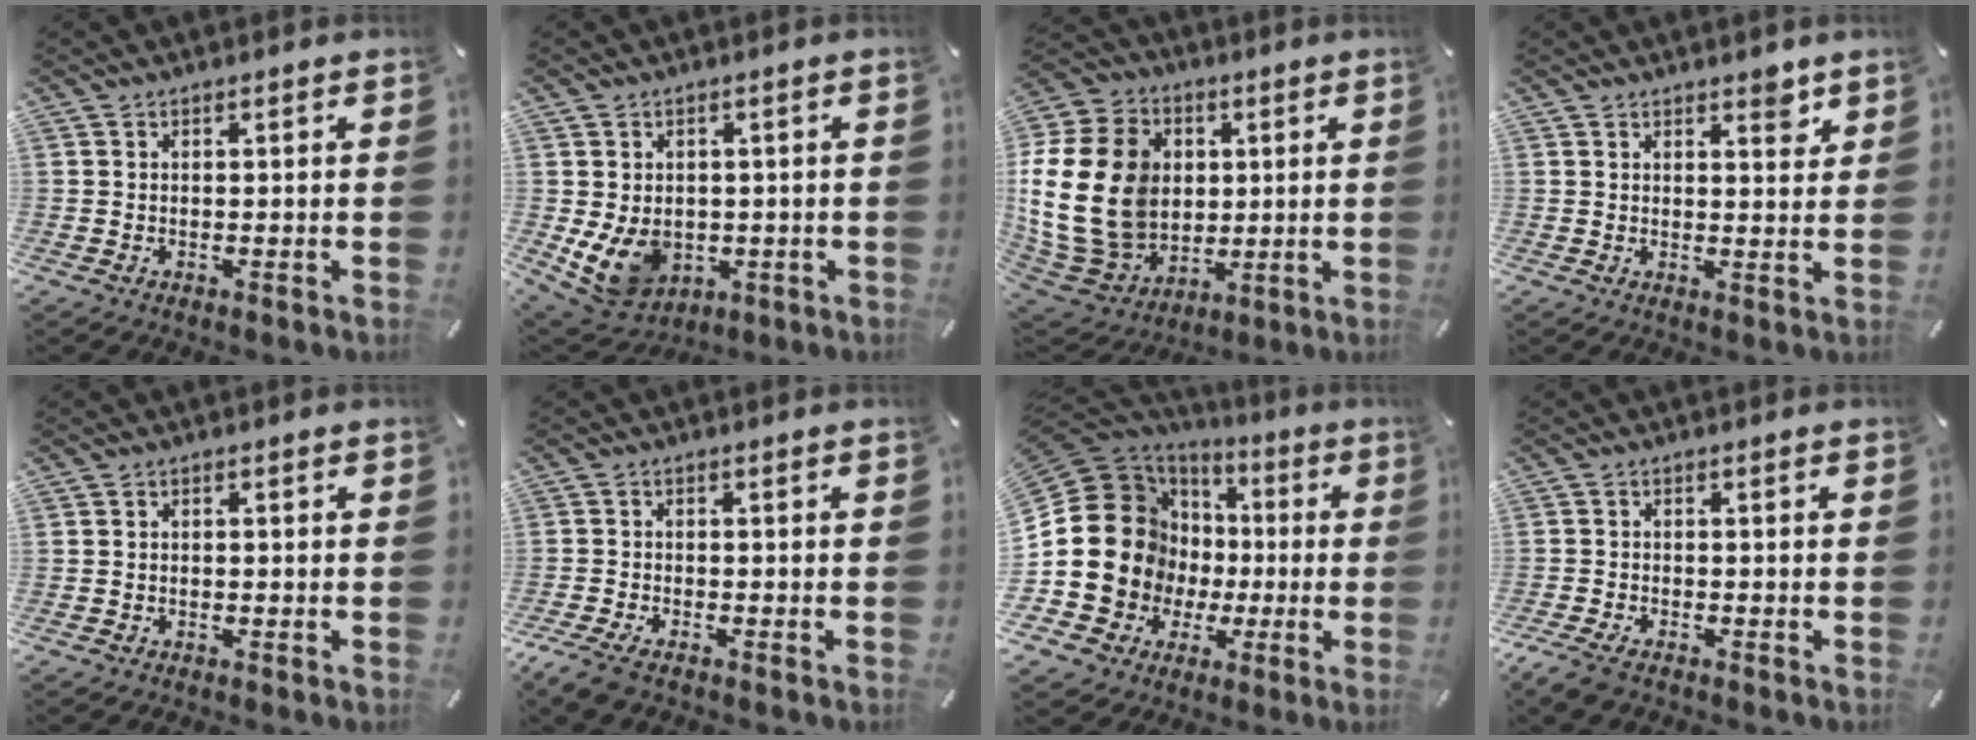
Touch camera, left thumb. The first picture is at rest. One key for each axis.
{"total": 9.5, "fx": -1.4, "fy": 7.8, "fz": 5.2, "tx": -0.106, "ty": -0.003, "tz": -0.021}
{"total": 25.2, "fx": 1.1, "fy": 19.8, "fz": 15.6, "tx": -0.322, "ty": 0.001, "tz": 0.029}
{"total": 3.8, "fx": 2.8, "fy": 1.8, "fz": 1.8, "tx": 0.000, "ty": -0.021, "tz": 0.040}
{"total": 1.0, "fx": -0.7, "fy": 0.6, "fz": 0.3, "tx": -0.006, "ty": 0.003, "tz": -0.017}
{"total": 4.0, "fx": -3.0, "fy": 1.3, "fz": 2.1, "tx": -0.059, "ty": 0.003, "tz": -0.062}
{"total": 19.5, "fx": 0.4, "fy": 17.5, "fz": 8.5, "tx": -0.182, "ty": -0.022, "tz": 0.029}
{"total": 3.5, "fx": -2.6, "fy": 1.3, "fz": 1.8, "tx": -0.056, "ty": 0.003, "tz": -0.057}